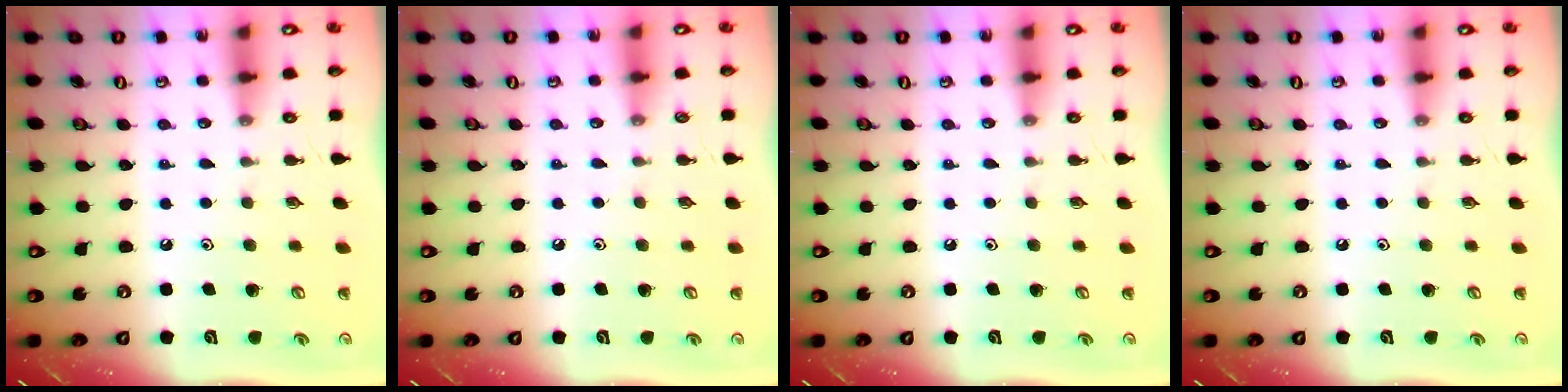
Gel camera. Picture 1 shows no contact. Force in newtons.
{"total": 2.3, "press": 2.3, "slide": 0.4}
{"total": 0.0}
{"total": 0.0}